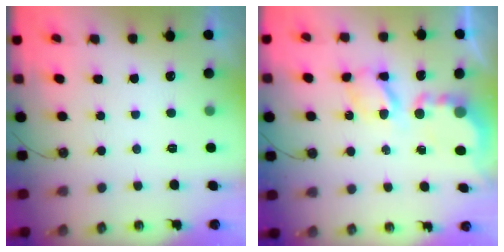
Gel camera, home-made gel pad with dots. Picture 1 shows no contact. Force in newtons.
{"total": 6.8, "press": 6.8, "slide": 0.3}